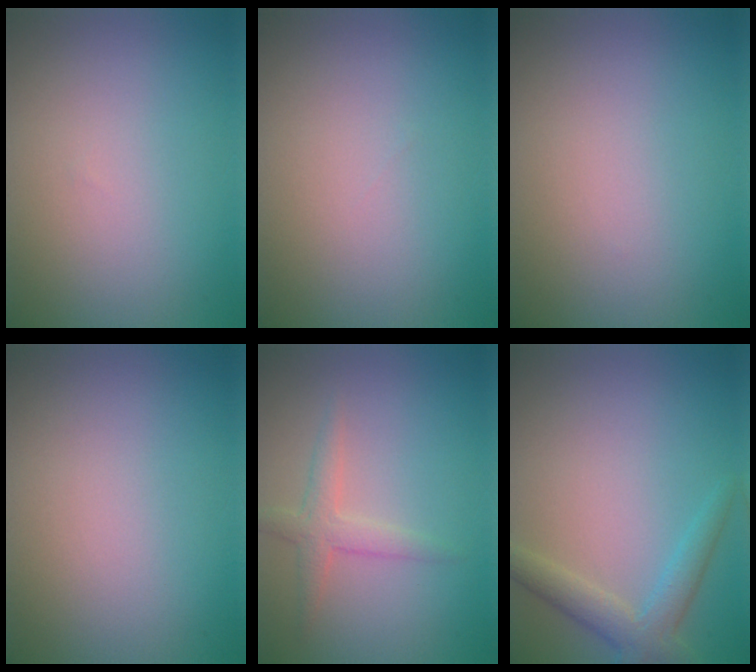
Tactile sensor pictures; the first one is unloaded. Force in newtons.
{"total": 0.0}
{"total": 0.0}
{"total": 0.0}
{"total": 2.1, "press": 2.1, "slide": 0.1}
{"total": 3.1, "press": 3.1, "slide": 0.2}